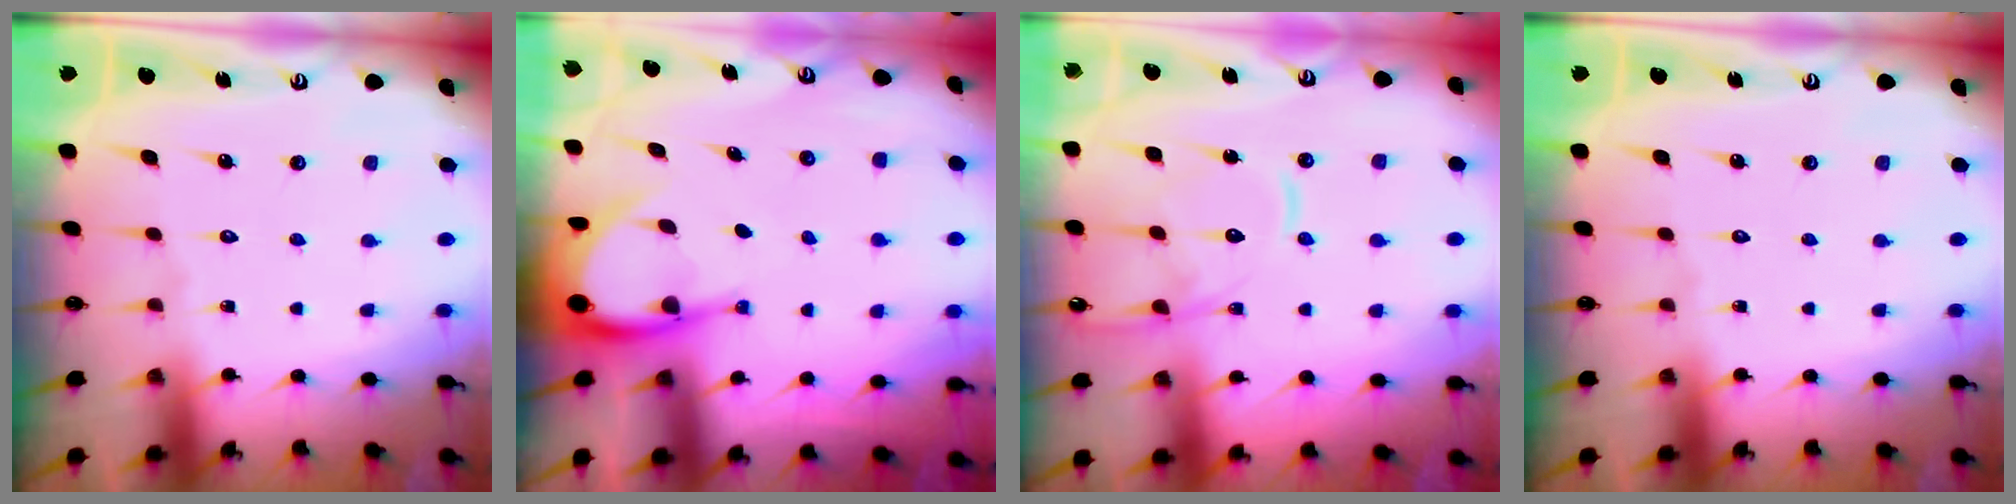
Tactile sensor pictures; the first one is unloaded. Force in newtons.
{"total": 5.6, "press": 5.6, "slide": 0.5}
{"total": 14.1, "press": 14.0, "slide": 1.4}
{"total": 0.0}